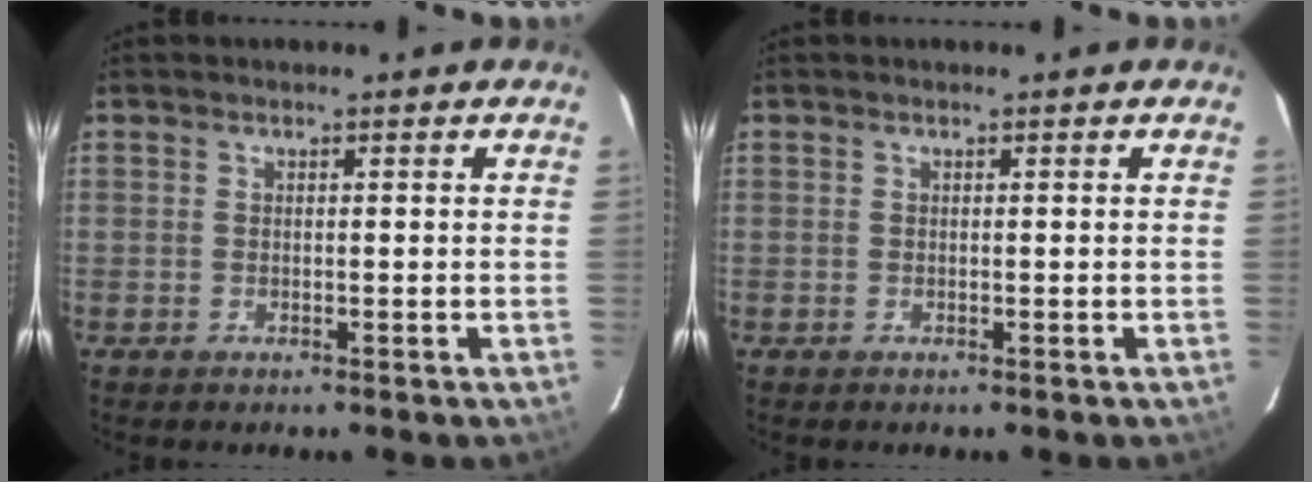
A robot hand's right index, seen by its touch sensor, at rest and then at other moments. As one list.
[{"total": 0.0}]